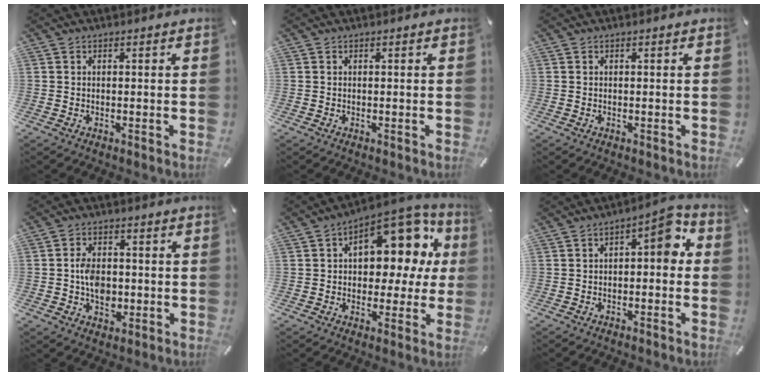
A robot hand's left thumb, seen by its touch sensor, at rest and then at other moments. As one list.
[{"total": 0.0}, {"total": 0.0}, {"total": 7.0, "force": [-0.9, 5.3, 4.5], "torque": [-0.084, -0.001, -0.020]}, {"total": 17.2, "force": [6.8, 9.9, 12.2], "torque": [-0.147, -0.052, 0.114]}, {"total": 7.2, "force": [0.8, 3.1, 6.5], "torque": [-0.083, -0.007, 0.004]}]